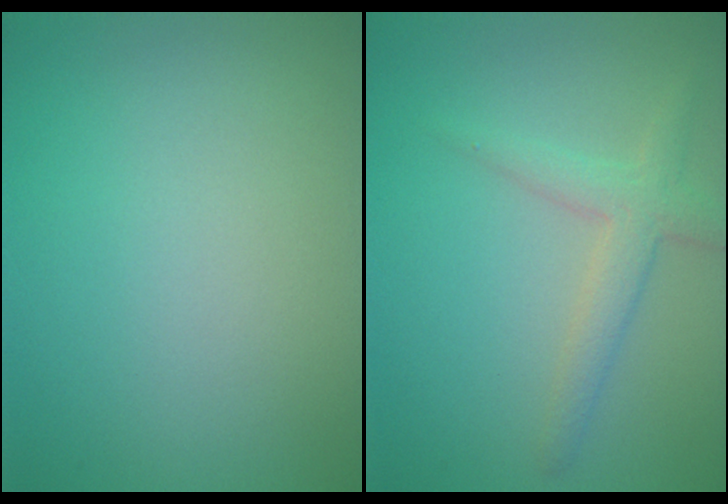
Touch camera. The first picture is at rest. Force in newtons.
{"total": 2.6, "press": 2.6, "slide": 0.1}